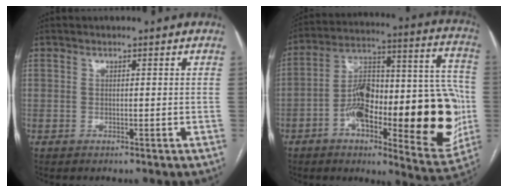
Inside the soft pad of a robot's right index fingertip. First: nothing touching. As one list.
[{"total": 28.2, "force": [-6.0, 8.5, 26.2], "torque": [-0.328, 0.025, -0.076]}]